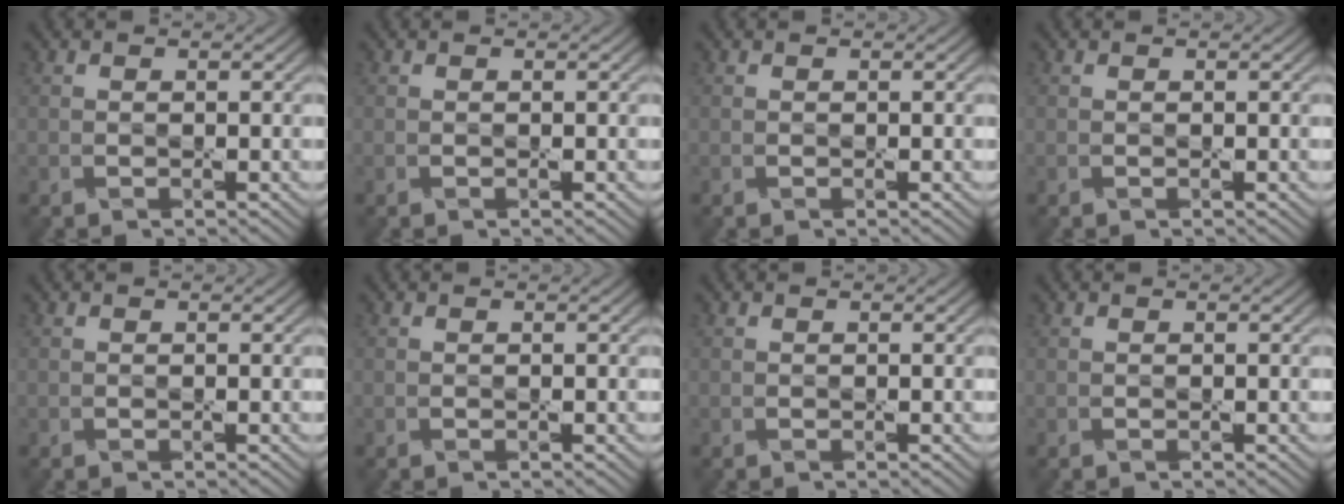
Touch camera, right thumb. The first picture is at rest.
{"total": 0.0}
{"total": 0.0}
{"total": 0.0}
{"total": 0.0}
{"total": 0.0}
{"total": 0.0}
{"total": 0.0}